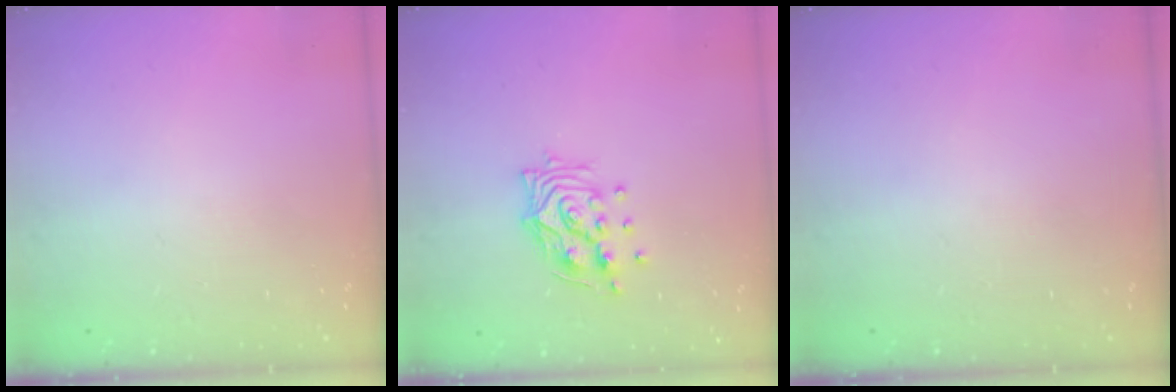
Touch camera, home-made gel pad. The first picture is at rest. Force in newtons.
{"total": 11.7, "press": 11.7, "slide": 0.6}
{"total": 0.0}